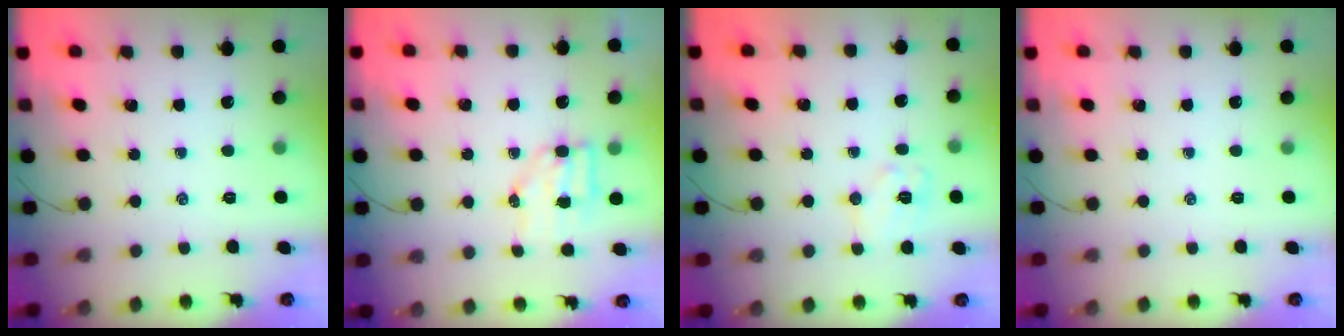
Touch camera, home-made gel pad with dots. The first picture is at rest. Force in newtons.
{"total": 6.3, "press": 6.2, "slide": 0.9}
{"total": 8.6, "press": 8.6, "slide": 0.4}
{"total": 0.0}